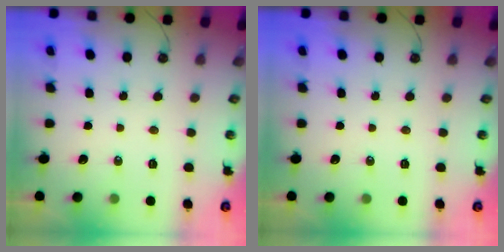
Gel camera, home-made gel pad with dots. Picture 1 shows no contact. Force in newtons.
{"total": 0.0}